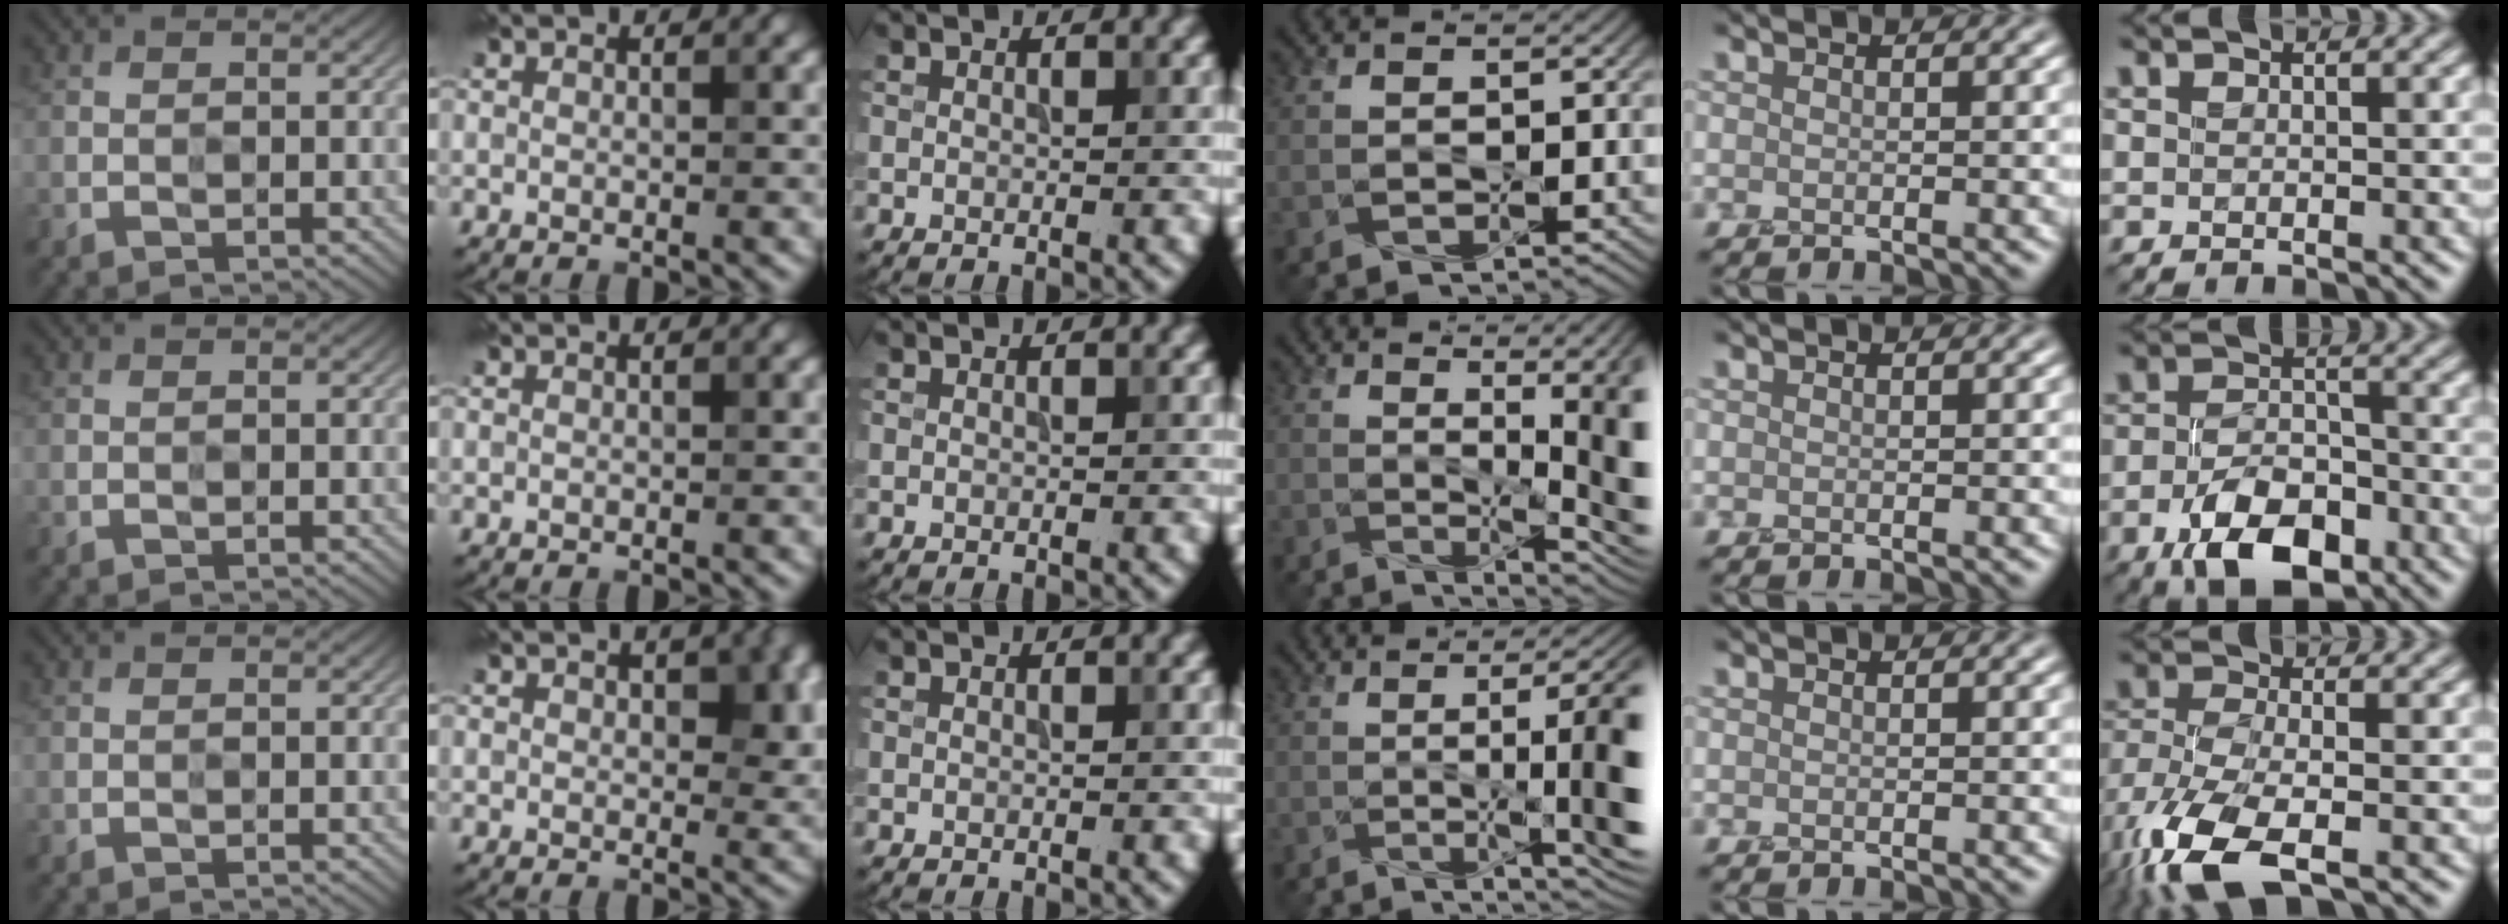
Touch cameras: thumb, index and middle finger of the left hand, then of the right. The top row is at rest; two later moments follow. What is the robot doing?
{"motion": "screw", "object": "flashlight"}